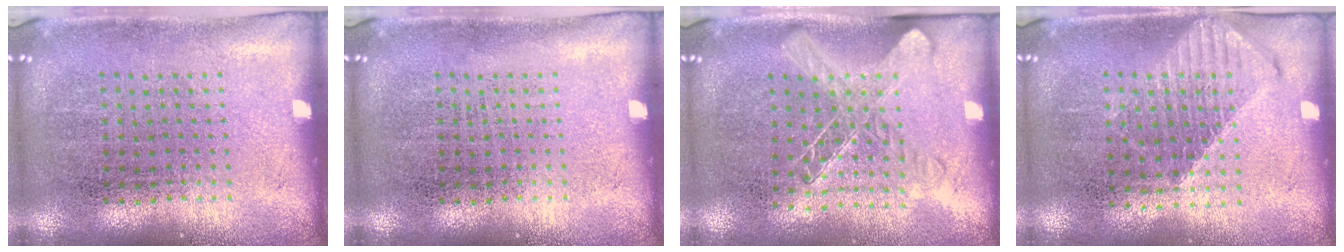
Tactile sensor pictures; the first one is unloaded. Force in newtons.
{"total": 0.0}
{"total": 1.4, "press": 1.3, "slide": 0.6}
{"total": 1.2, "press": 1.1, "slide": 0.5}